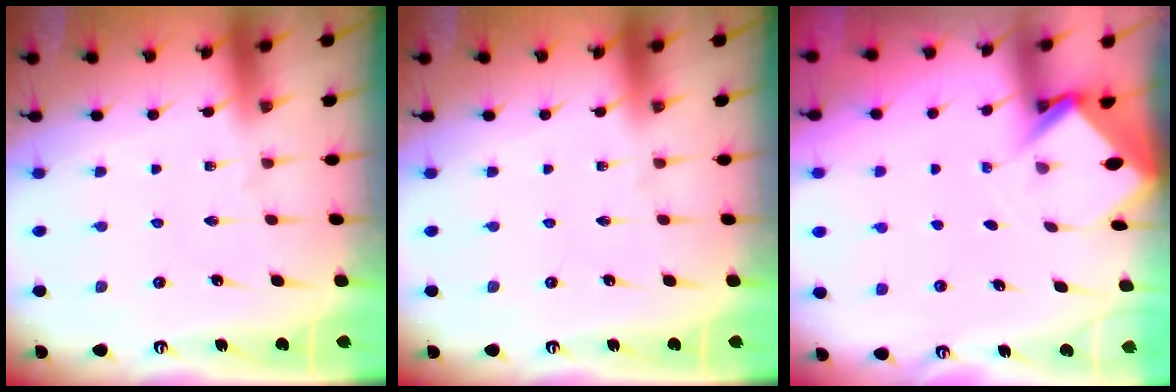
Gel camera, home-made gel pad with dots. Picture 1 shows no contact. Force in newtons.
{"total": 0.0}
{"total": 3.1, "press": 3.1, "slide": 0.2}